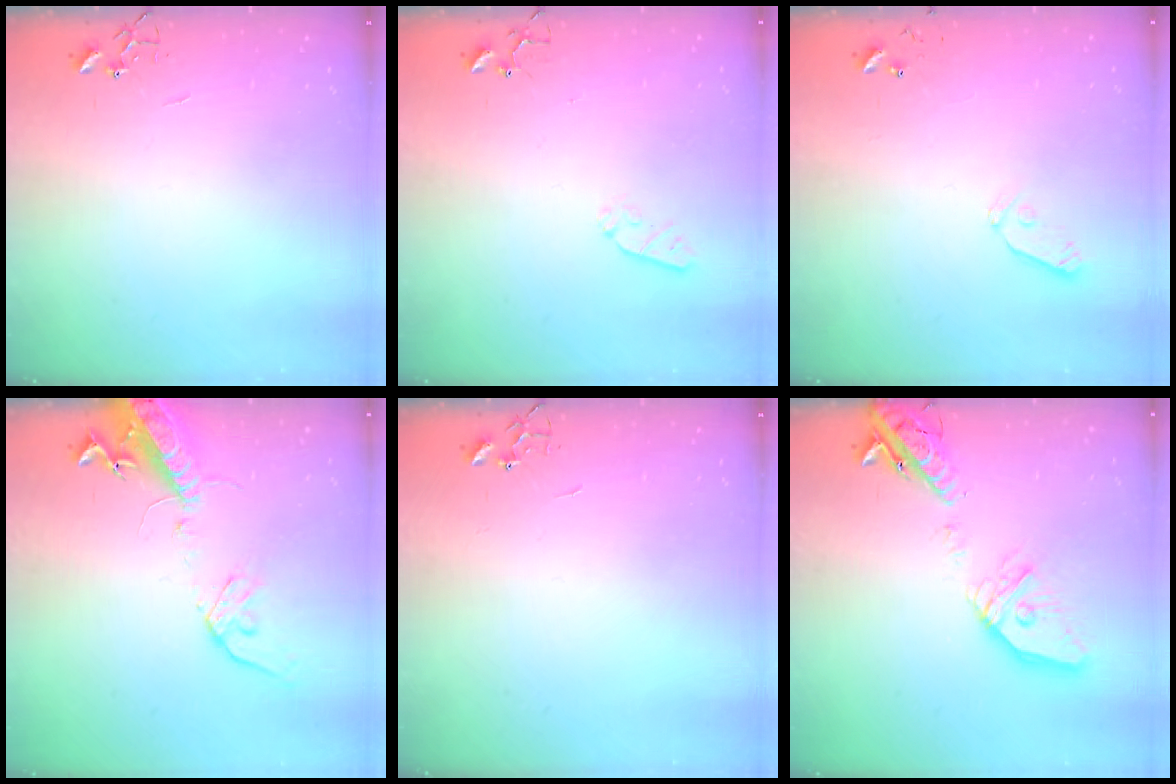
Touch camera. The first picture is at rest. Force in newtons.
{"total": 5.2, "press": 5.1, "slide": 0.7}
{"total": 6.0, "press": 6.0, "slide": 0.7}
{"total": 16.2, "press": 15.8, "slide": 3.6}
{"total": 0.0}
{"total": 21.4, "press": 21.2, "slide": 3.5}